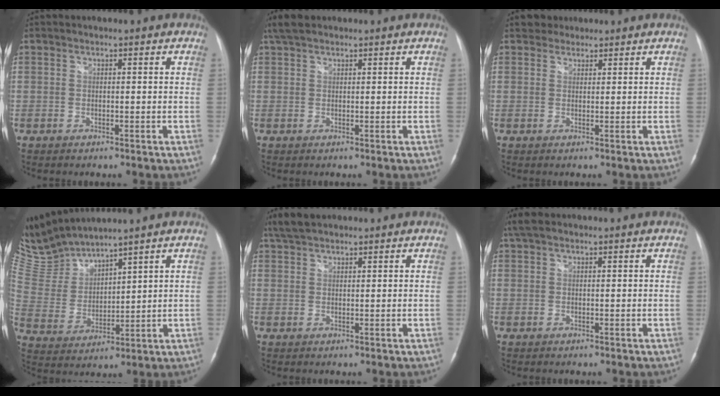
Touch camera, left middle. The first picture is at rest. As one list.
[{"total": 3.4, "force": [2.6, 1.4, 1.6], "torque": [-0.039, 0.023, 0.051]}, {"total": 2.0, "force": [1.6, 1.2, -0.3], "torque": [0.008, 0.013, 0.021]}, {"total": 9.2, "force": [9.1, -0.5, 1.1], "torque": [-0.056, 0.003, 0.209]}, {"total": 4.1, "force": [3.4, 1.3, 1.8], "torque": [-0.045, 0.020, 0.067]}, {"total": 3.0, "force": [2.1, 1.2, 1.8], "torque": [-0.043, 0.031, 0.042]}]